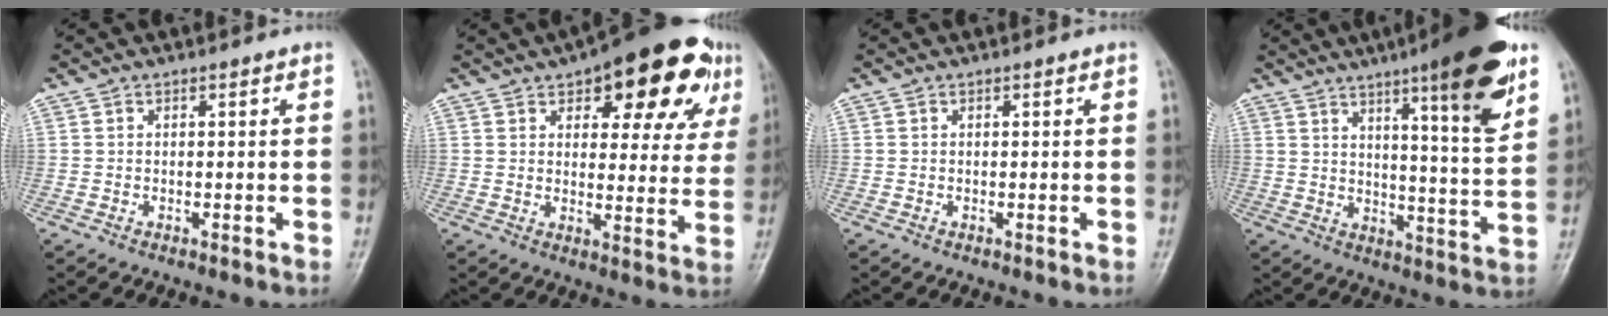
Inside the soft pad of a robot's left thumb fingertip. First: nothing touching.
{"total": 19.0, "force": [10.0, 8.4, 13.8], "torque": [-0.135, -0.012, 0.131]}
{"total": 0.0}
{"total": 17.5, "force": [9.8, 2.5, 14.3], "torque": [-0.184, -0.048, 0.141]}